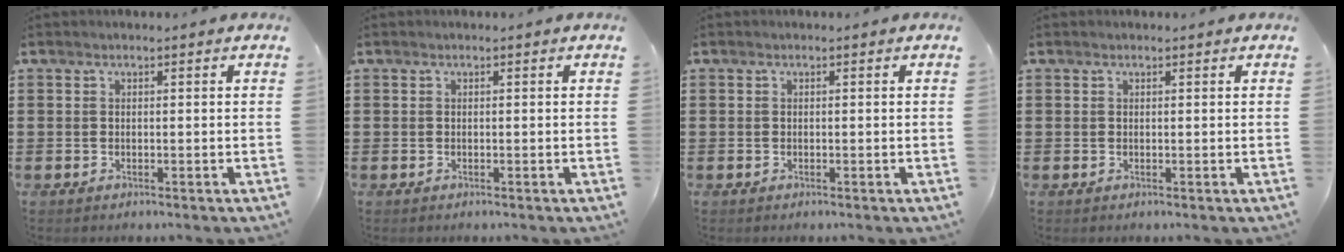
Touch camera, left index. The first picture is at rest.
{"total": 0.0}
{"total": 0.0}
{"total": 0.0}